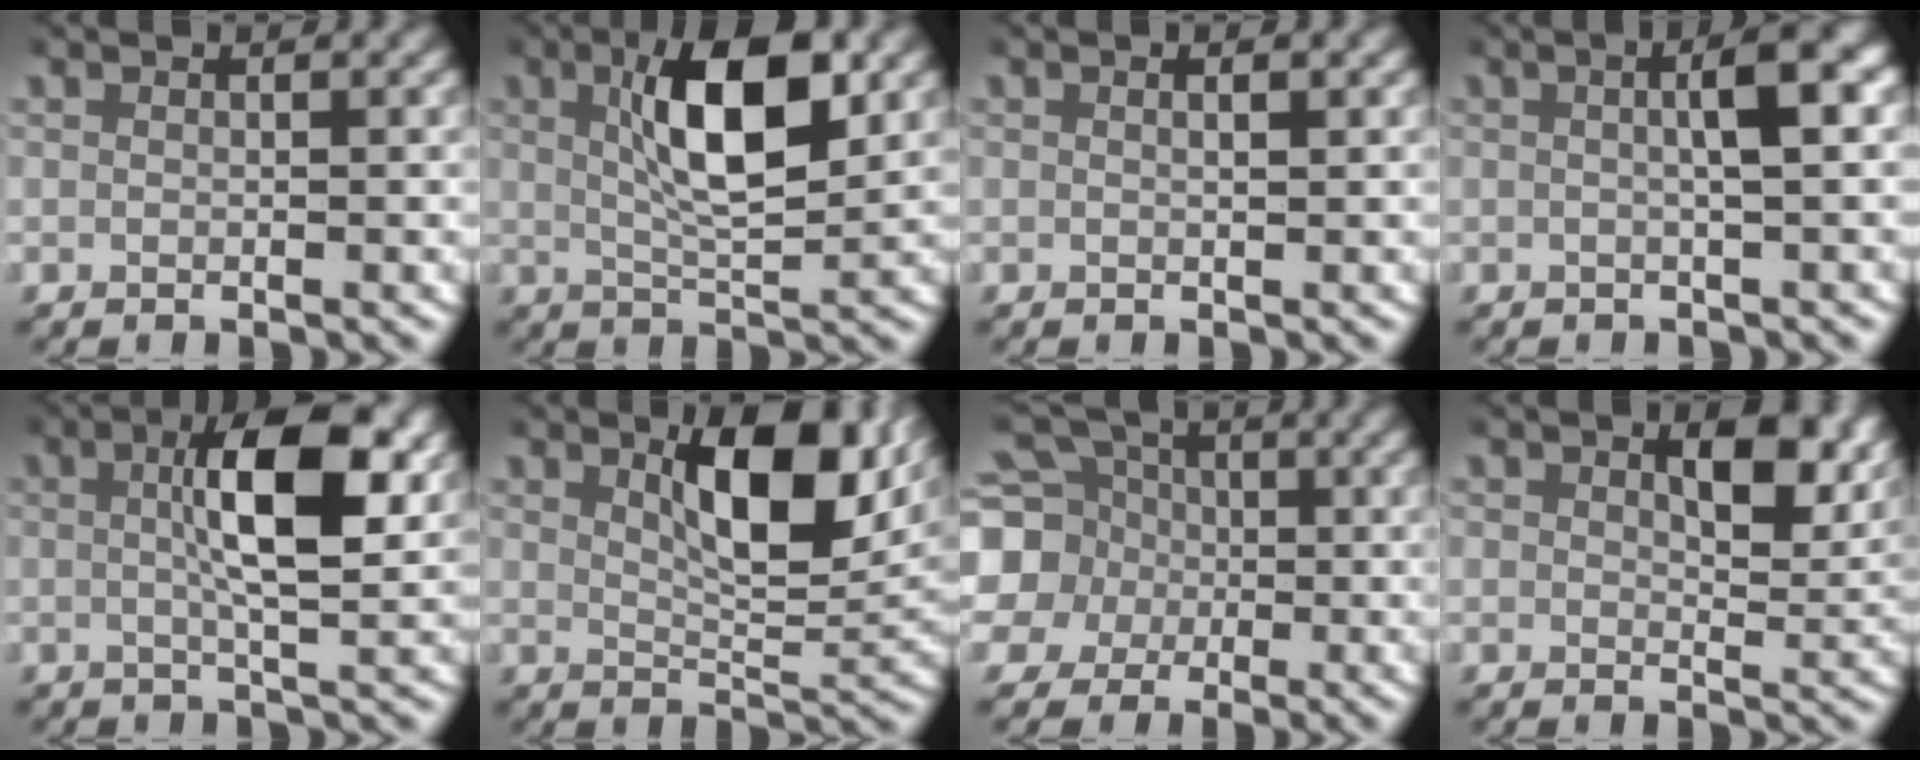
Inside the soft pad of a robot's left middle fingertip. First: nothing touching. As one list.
[{"total": 7.5, "force": [1.9, 2.2, 6.9], "torque": [-0.118, 0.005, 0.031]}, {"total": 0.7, "force": [0.3, 0.0, 0.6], "torque": [-0.009, 0.002, 0.005]}, {"total": 4.0, "force": [0.5, 0.5, 3.9], "torque": [-0.059, 0.017, 0.000]}, {"total": 7.7, "force": [1.4, 2.1, 7.3], "torque": [-0.116, 0.012, 0.015]}, {"total": 8.2, "force": [3.8, 2.9, 6.7], "torque": [-0.098, 0.001, 0.059]}, {"total": 10.1, "force": [-0.1, 9.5, 3.5], "torque": [-0.098, -0.027, -0.012]}, {"total": 4.6, "force": [2.3, 1.9, 3.5], "torque": [-0.041, -0.001, 0.031]}]